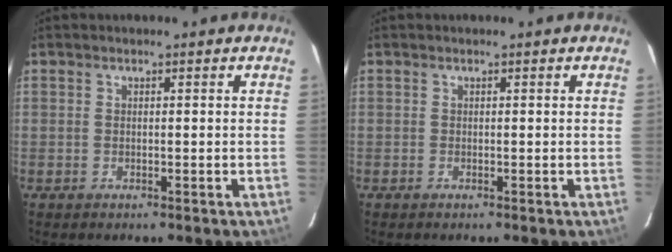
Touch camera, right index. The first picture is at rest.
{"total": 0.0}